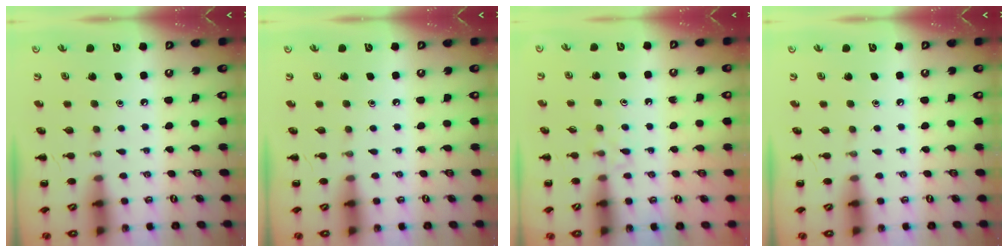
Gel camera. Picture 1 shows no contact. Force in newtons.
{"total": 0.0}
{"total": 4.1, "press": 3.8, "slide": 1.6}
{"total": 0.0}